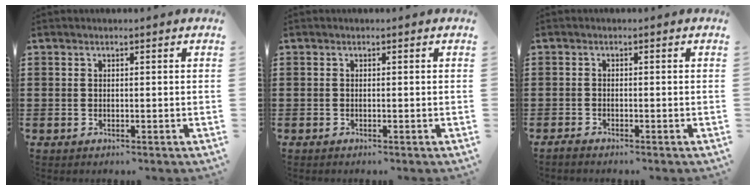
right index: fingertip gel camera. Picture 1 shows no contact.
{"total": 0.0}
{"total": 0.9, "force": [-0.9, 0.0, 0.1], "torque": [-0.005, -0.001, -0.018]}